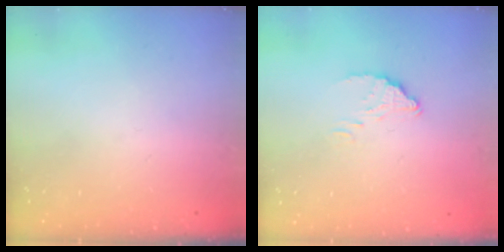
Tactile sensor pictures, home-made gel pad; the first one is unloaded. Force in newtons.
{"total": 3.4, "press": 3.4, "slide": 0.1}